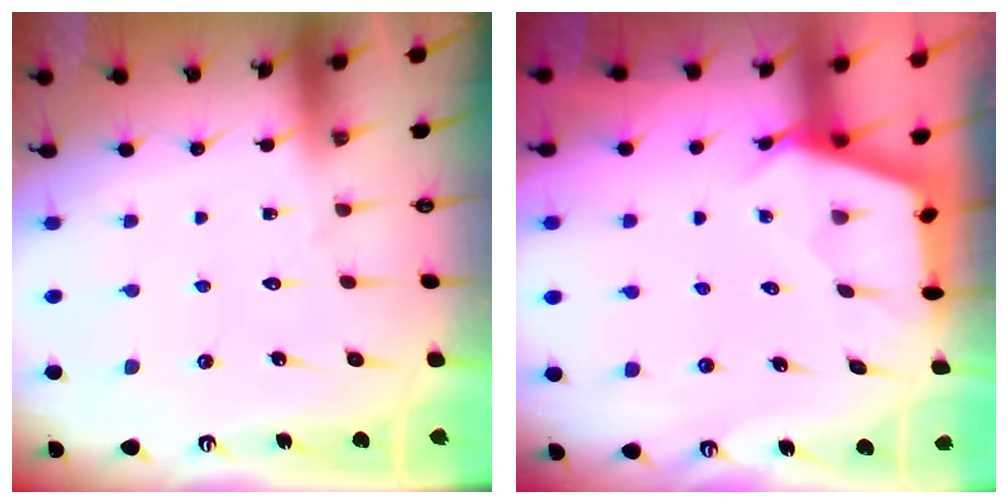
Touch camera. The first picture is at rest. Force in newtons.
{"total": 3.1, "press": 3.1, "slide": 0.3}